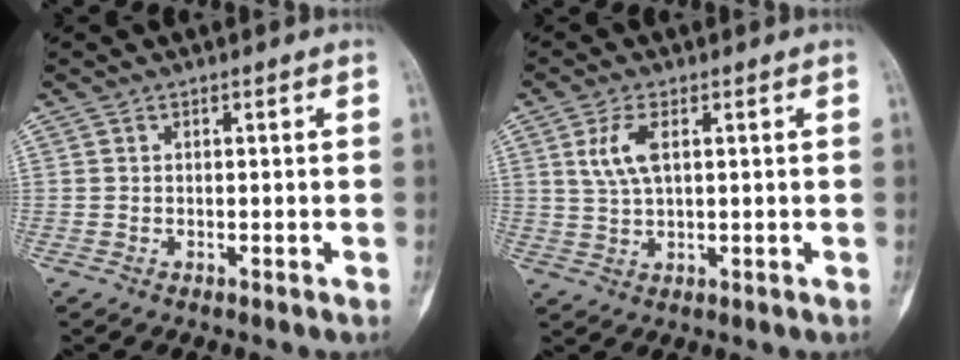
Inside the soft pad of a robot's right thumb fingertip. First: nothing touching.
{"total": 5.6, "force": [1.9, 2.2, 4.8], "torque": [-0.109, -0.005, 0.043]}